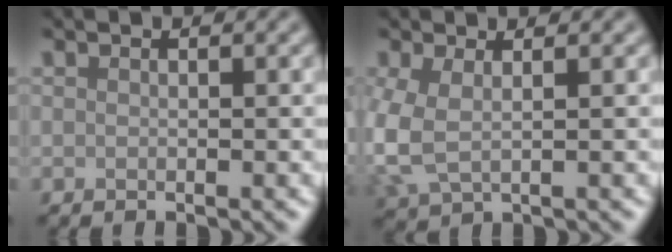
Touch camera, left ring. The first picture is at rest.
{"total": 3.4, "force": [0.0, 1.8, 2.9], "torque": [-0.086, -0.004, 0.000]}